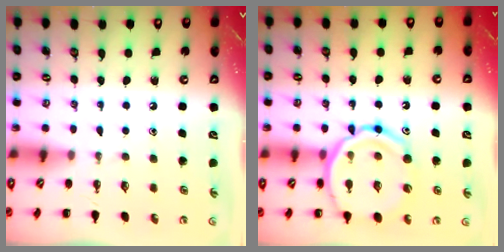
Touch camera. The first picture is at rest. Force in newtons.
{"total": 15.1, "press": 14.8, "slide": 2.7}